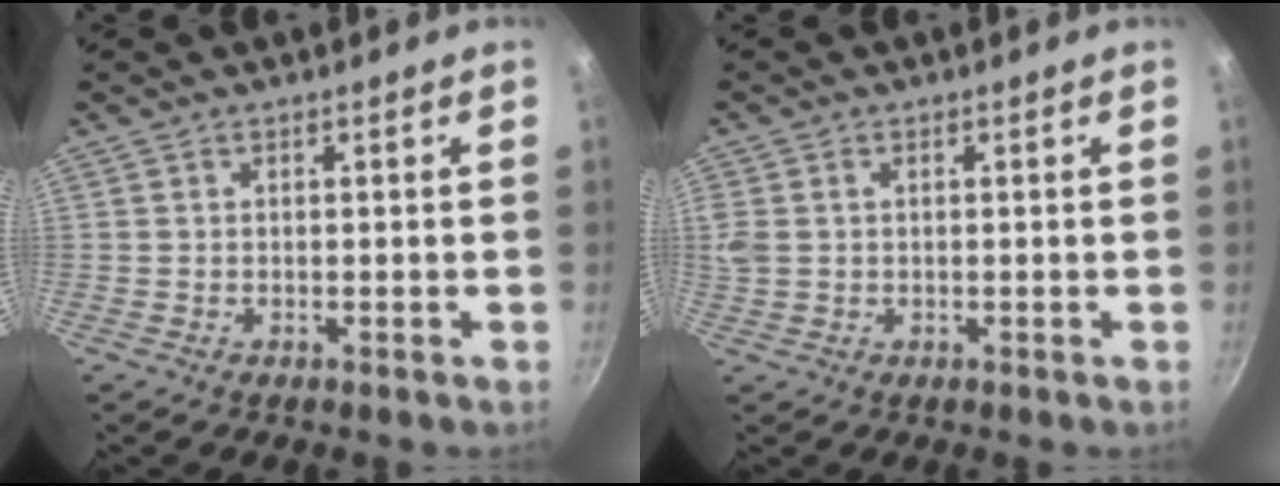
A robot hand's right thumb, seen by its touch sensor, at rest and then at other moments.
{"total": 3.7, "force": [0.6, 2.7, 2.5], "torque": [-0.074, 0.015, 0.018]}